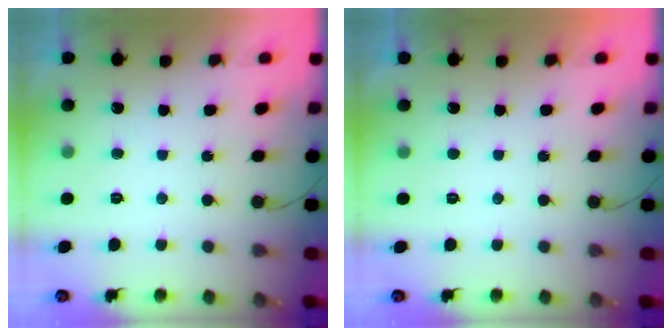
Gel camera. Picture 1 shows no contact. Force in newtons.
{"total": 0.0}